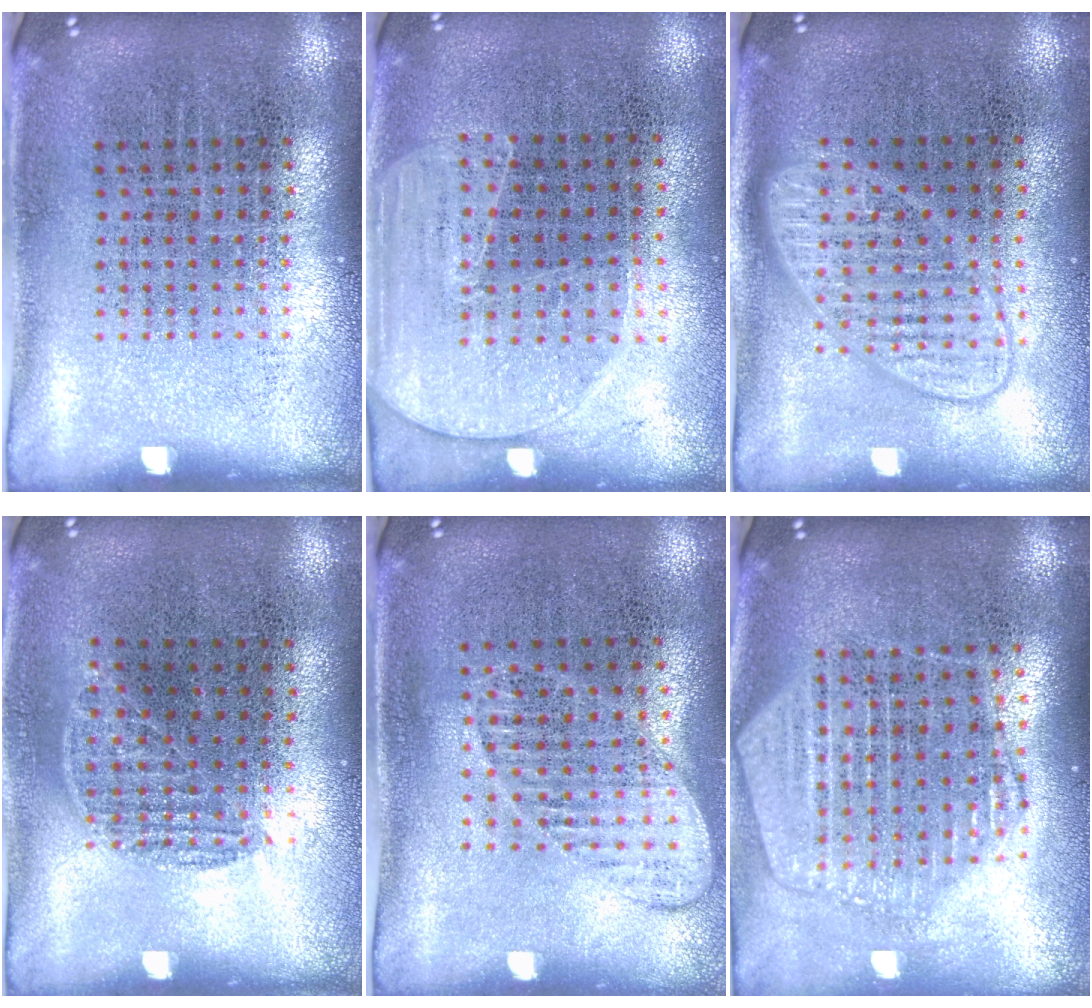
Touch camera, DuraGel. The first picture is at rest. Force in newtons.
{"total": 1.6, "press": 1.4, "slide": 0.8}
{"total": 1.8, "press": 1.8, "slide": 0.3}
{"total": 0.8, "press": 0.6, "slide": 0.5}
{"total": 1.1, "press": 1.1, "slide": 0.2}
{"total": 2.0, "press": 1.8, "slide": 0.8}